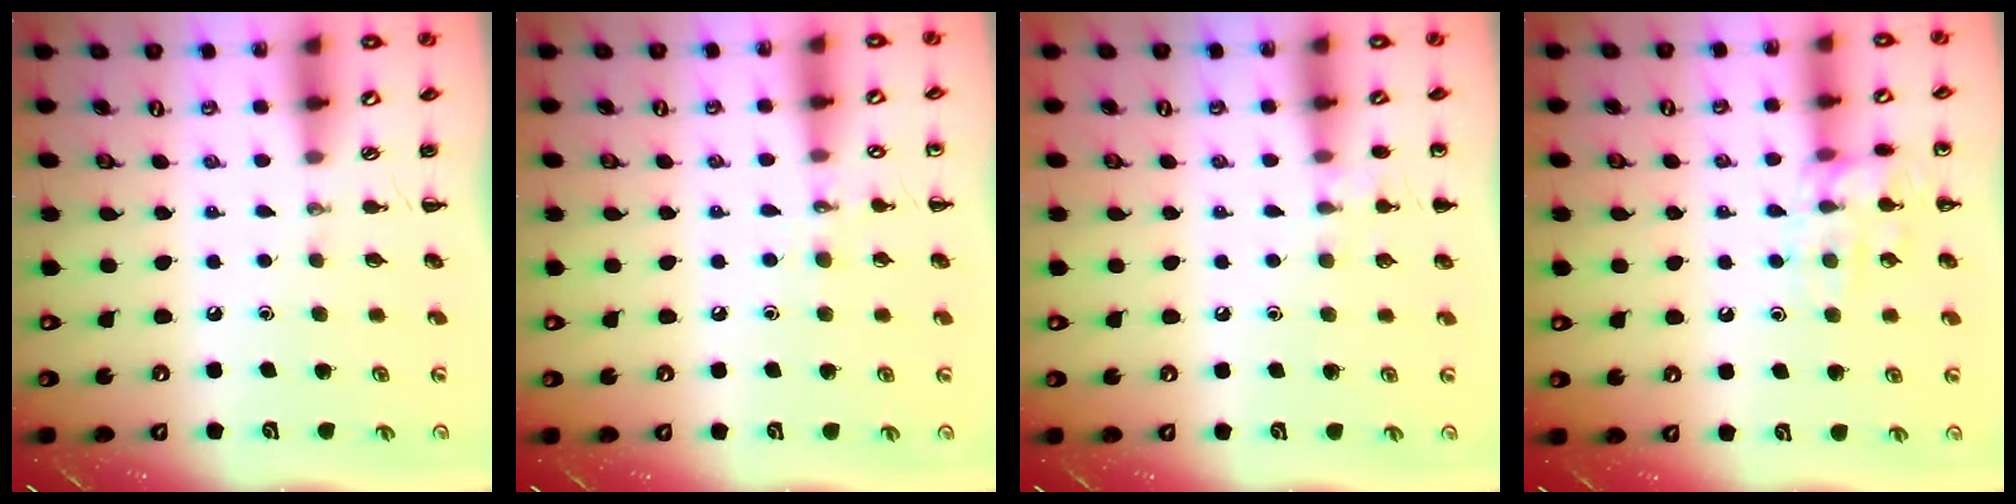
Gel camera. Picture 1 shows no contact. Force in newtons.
{"total": 5.8, "press": 5.5, "slide": 1.7}
{"total": 6.3, "press": 6.0, "slide": 2.0}
{"total": 11.2, "press": 11.2, "slide": 0.6}